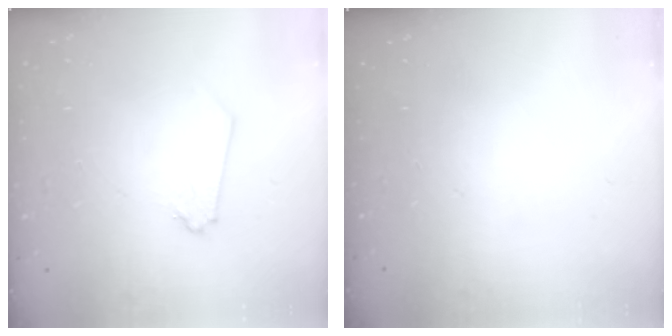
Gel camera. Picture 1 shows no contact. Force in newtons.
{"total": 0.0}